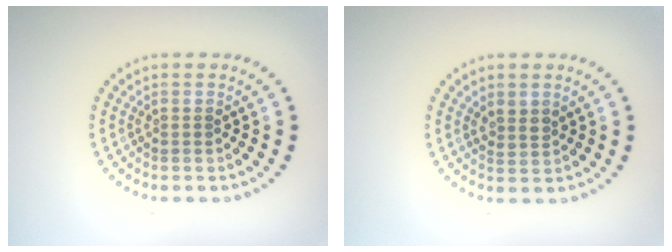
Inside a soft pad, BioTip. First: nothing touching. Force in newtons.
{"total": 1.4, "press": 1.2, "slide": 0.8}